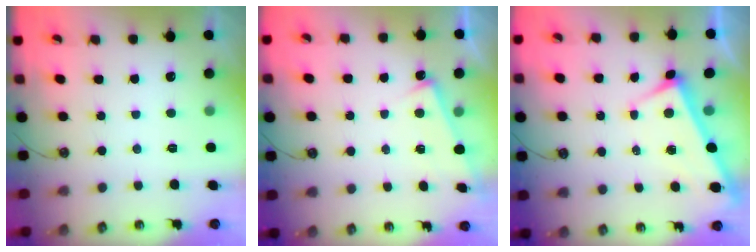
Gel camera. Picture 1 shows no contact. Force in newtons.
{"total": 7.2, "press": 7.2, "slide": 0.2}
{"total": 3.8, "press": 3.8, "slide": 0.2}